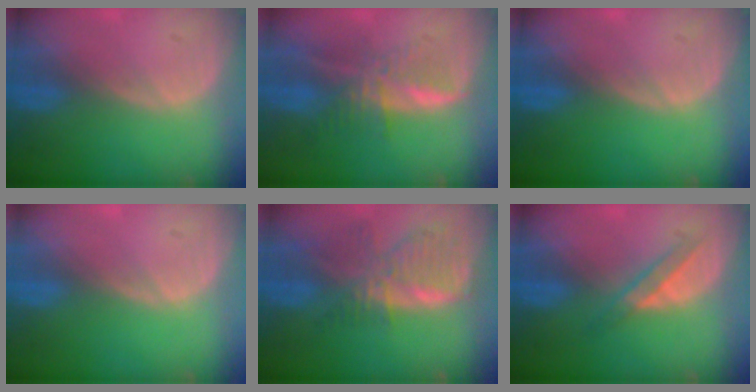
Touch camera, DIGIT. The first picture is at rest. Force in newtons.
{"total": 7.7, "press": 6.5, "slide": 4.1}
{"total": 0.0}
{"total": 0.0}
{"total": 8.4, "press": 7.4, "slide": 4.1}
{"total": 3.4, "press": 3.2, "slide": 1.1}